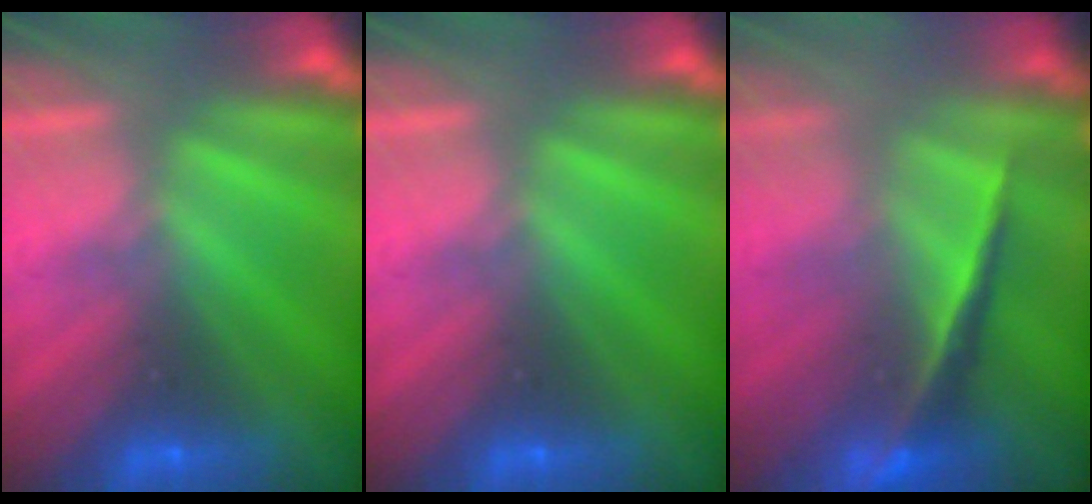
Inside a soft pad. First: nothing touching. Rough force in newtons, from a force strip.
{"total": 0.0}
{"total": 1.9}